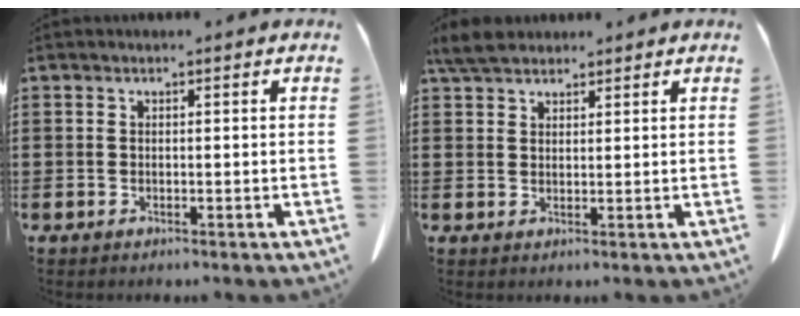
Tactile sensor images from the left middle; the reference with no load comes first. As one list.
[{"total": 4.3, "force": [3.8, 1.4, 1.7], "torque": [-0.045, -0.002, 0.074]}]